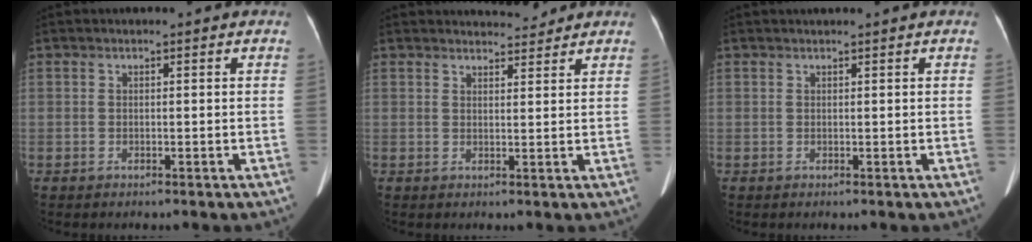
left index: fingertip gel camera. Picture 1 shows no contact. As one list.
[{"total": 4.0, "force": [3.9, 0.8, 0.4], "torque": [-0.008, 0.003, 0.051]}, {"total": 1.3, "force": [1.2, -0.3, 0.5], "torque": [-0.006, 0.015, 0.024]}]